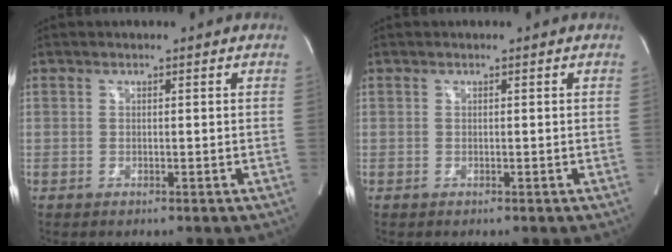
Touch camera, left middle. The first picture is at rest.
{"total": 0.0}